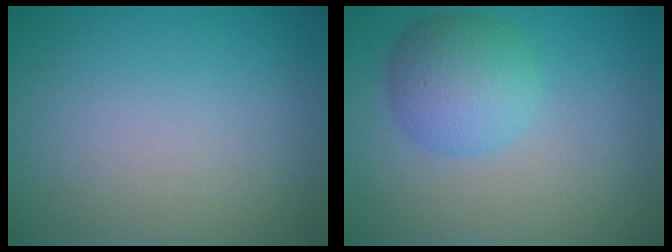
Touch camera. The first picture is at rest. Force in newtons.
{"total": 4.6, "press": 4.6, "slide": 0.1}